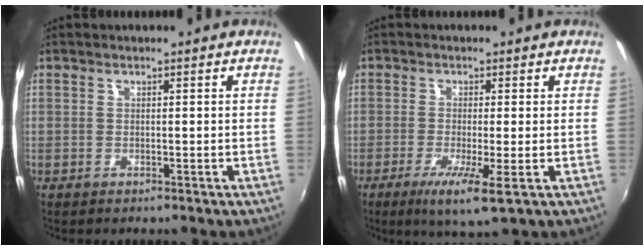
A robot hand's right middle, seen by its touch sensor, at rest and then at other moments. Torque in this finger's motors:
{"motor_torque": [0.19, -1.52, 0.05, 0.03]}